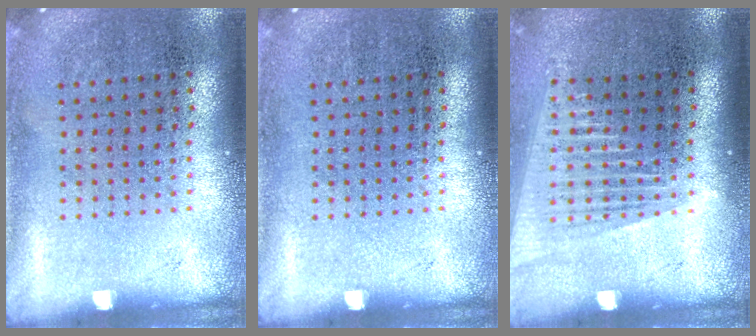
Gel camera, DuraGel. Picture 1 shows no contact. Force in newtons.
{"total": 0.0}
{"total": 1.5, "press": 1.3, "slide": 0.6}